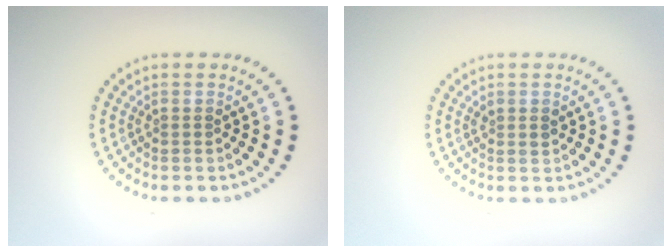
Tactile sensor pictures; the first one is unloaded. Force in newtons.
{"total": 0.9, "press": 0.8, "slide": 0.5}